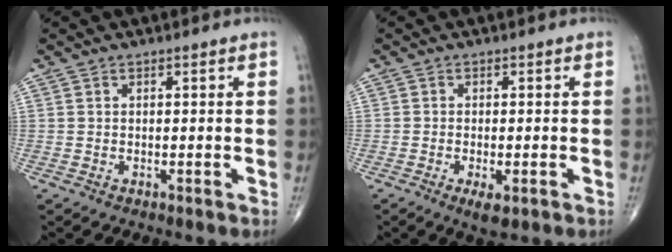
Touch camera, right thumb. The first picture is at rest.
{"total": 3.4, "force": [-1.4, 1.2, 2.9], "torque": [-0.050, -0.006, -0.021]}